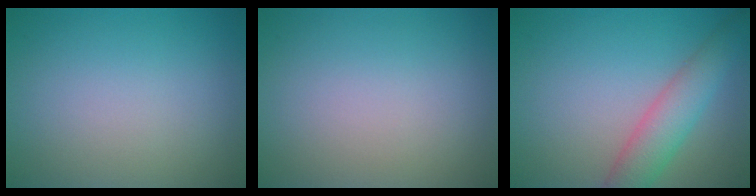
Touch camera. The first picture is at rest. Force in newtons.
{"total": 0.0}
{"total": 4.3, "press": 4.3, "slide": 0.2}